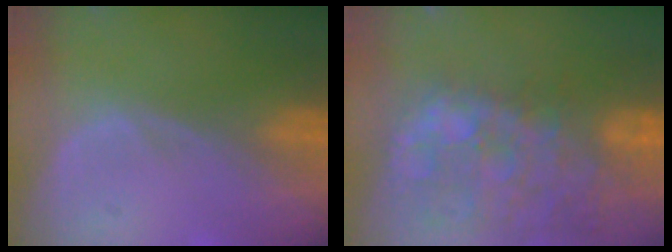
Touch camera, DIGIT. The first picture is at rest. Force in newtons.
{"total": 13.6, "press": 11.5, "slide": 7.2}